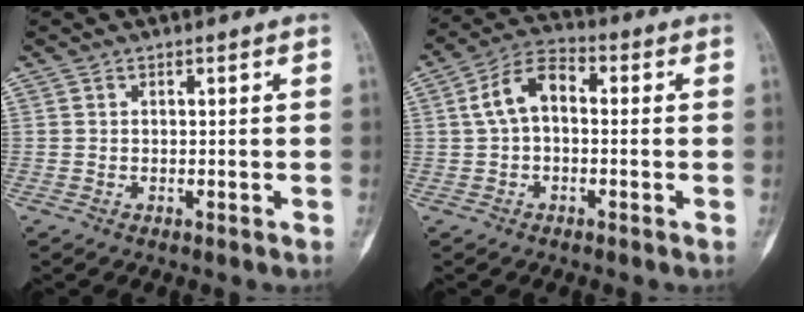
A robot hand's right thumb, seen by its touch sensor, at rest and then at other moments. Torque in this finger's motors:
{"motor_torque": [-0.12, 1.19, 0.42, -0.35, 0.09]}